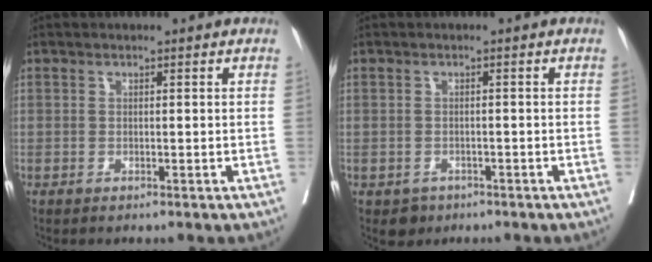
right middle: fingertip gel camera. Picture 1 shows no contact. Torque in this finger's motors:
{"motor_torque": [0.11, -0.06, -0.01, -0.01]}